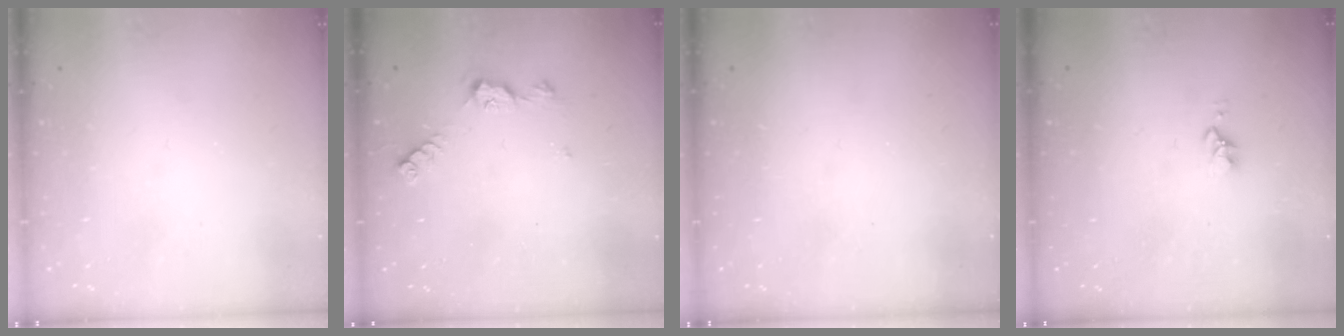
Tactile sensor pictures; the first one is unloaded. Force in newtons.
{"total": 5.5, "press": 5.4, "slide": 0.6}
{"total": 0.0}
{"total": 2.8, "press": 2.8, "slide": 0.4}